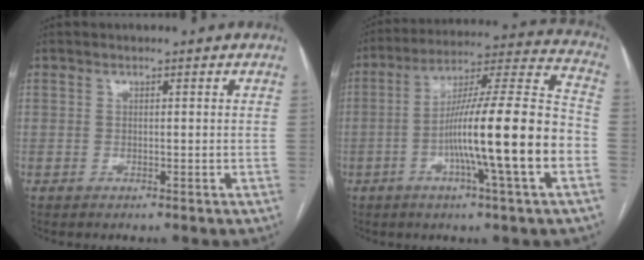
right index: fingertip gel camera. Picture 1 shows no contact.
{"total": 19.5, "force": [-5.1, -0.3, 18.8], "torque": [-0.299, 0.007, -0.089]}